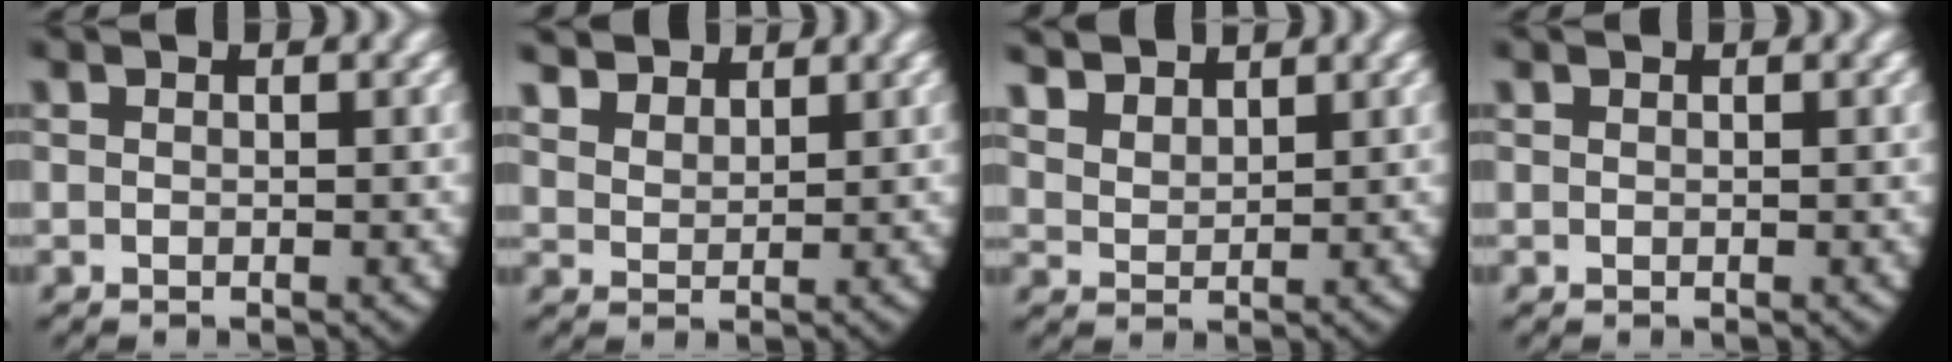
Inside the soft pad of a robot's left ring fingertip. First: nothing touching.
{"total": 3.4, "force": [2.8, 1.5, 1.1], "torque": [-0.023, -0.005, 0.059]}
{"total": 3.5, "force": [2.8, 1.8, 1.2], "torque": [-0.033, -0.003, 0.058]}
{"total": 0.0}